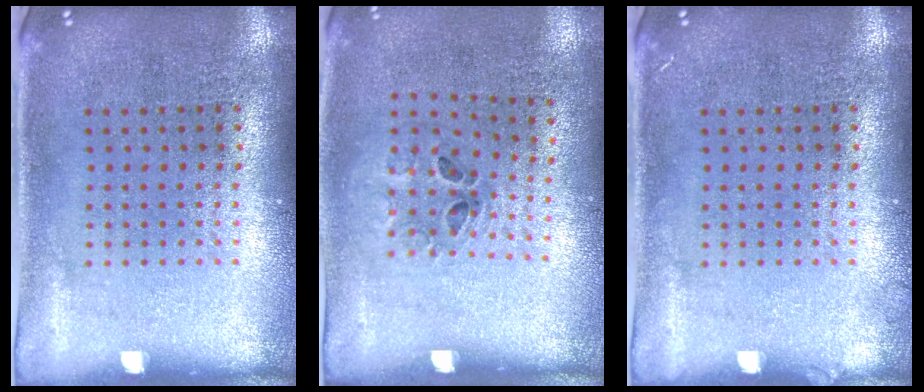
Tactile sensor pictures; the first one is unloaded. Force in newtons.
{"total": 1.2, "press": 0.6, "slide": 1.0}
{"total": 0.6, "press": 0.6, "slide": 0.2}